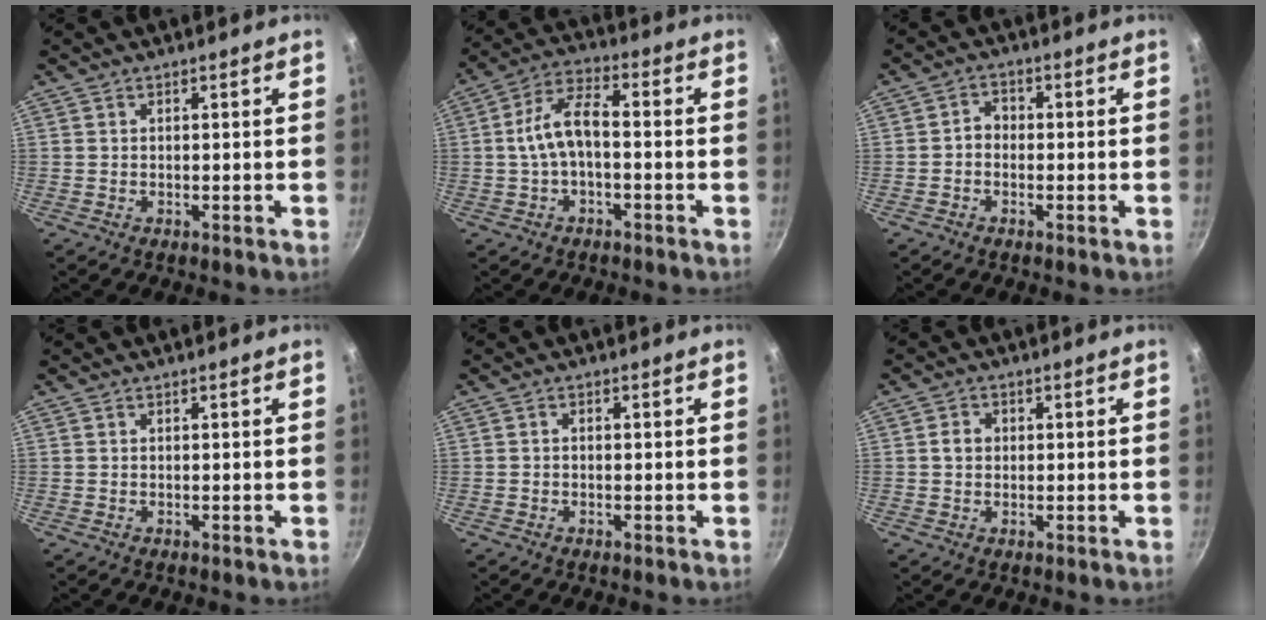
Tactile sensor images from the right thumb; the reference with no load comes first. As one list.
[{"total": 8.6, "force": [-1.2, 4.1, 7.5], "torque": [-0.135, 0.040, -0.031]}, {"total": 2.6, "force": [-0.8, 2.1, 1.4], "torque": [-0.014, 0.016, -0.022]}, {"total": 0.0}, {"total": 0.7, "force": [-0.2, 0.5, 0.5], "torque": [-0.008, 0.006, -0.004]}, {"total": 2.6, "force": [0.3, 2.3, 1.3], "torque": [-0.012, 0.005, 0.001]}]